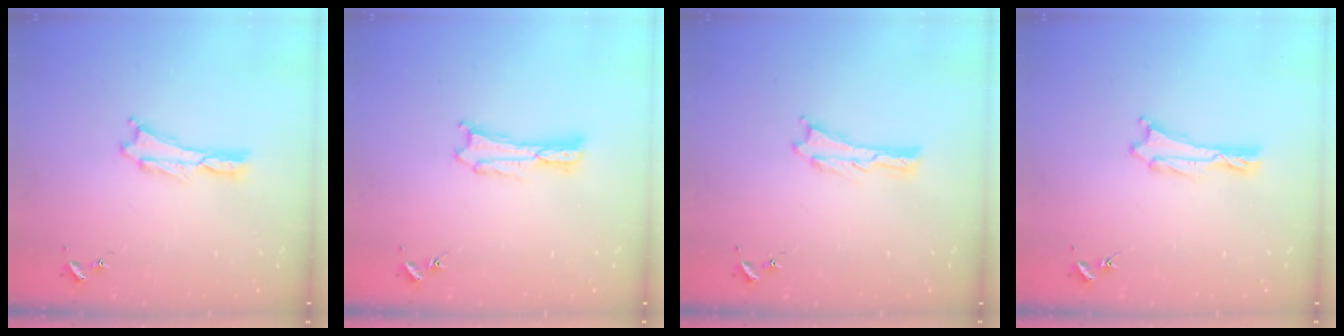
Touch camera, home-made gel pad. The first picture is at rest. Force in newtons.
{"total": 0.6, "press": 0.6, "slide": 0.2}
{"total": 0.0}
{"total": 0.6, "press": 0.6, "slide": 0.1}